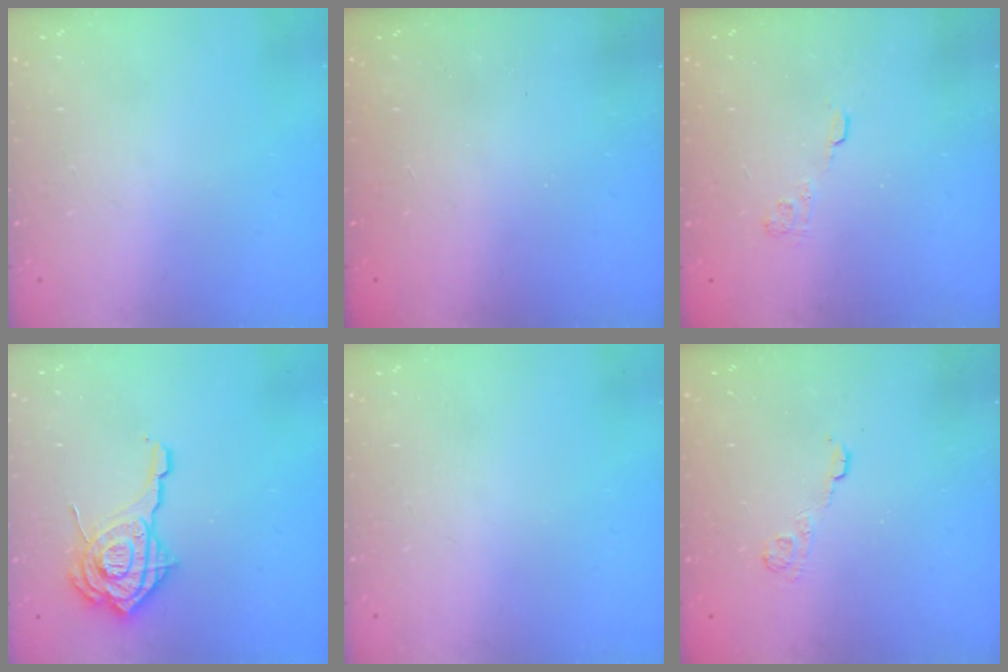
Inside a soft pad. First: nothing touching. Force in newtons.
{"total": 2.3, "press": 2.2, "slide": 0.8}
{"total": 2.9, "press": 2.5, "slide": 1.4}
{"total": 16.7, "press": 16.6, "slide": 1.5}
{"total": 0.0}
{"total": 3.7, "press": 3.4, "slide": 1.4}